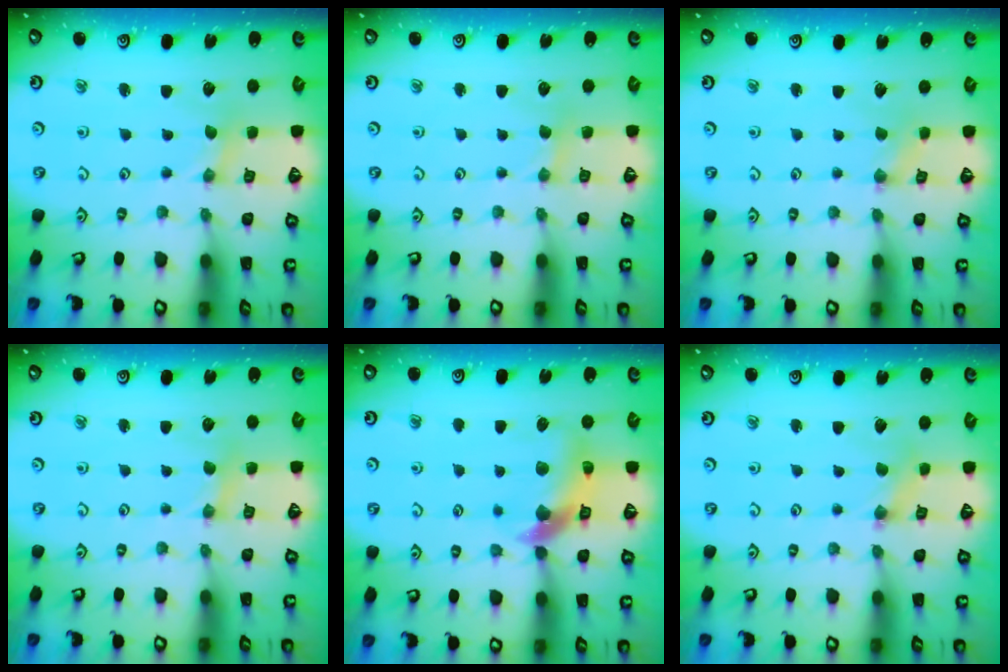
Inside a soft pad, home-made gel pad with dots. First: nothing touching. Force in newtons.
{"total": 2.1, "press": 2.1, "slide": 0.3}
{"total": 0.6, "press": 0.5, "slide": 0.1}
{"total": 3.6, "press": 3.6, "slide": 0.5}
{"total": 10.3, "press": 10.1, "slide": 1.6}
{"total": 2.1, "press": 2.1, "slide": 0.3}